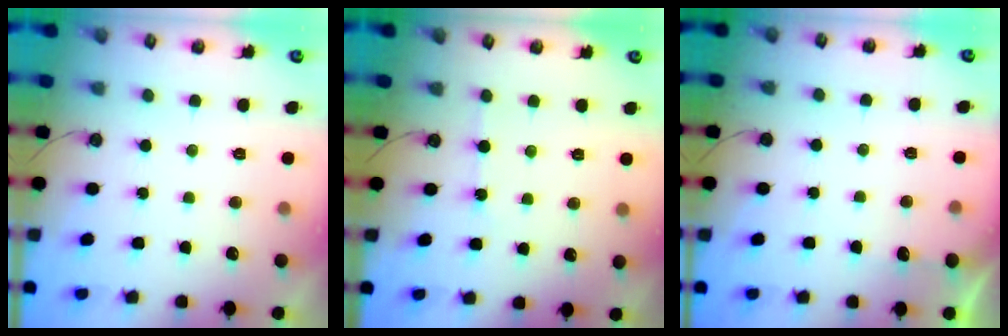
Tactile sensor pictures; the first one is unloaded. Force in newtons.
{"total": 2.8, "press": 2.8, "slide": 0.4}
{"total": 2.9, "press": 2.8, "slide": 0.4}